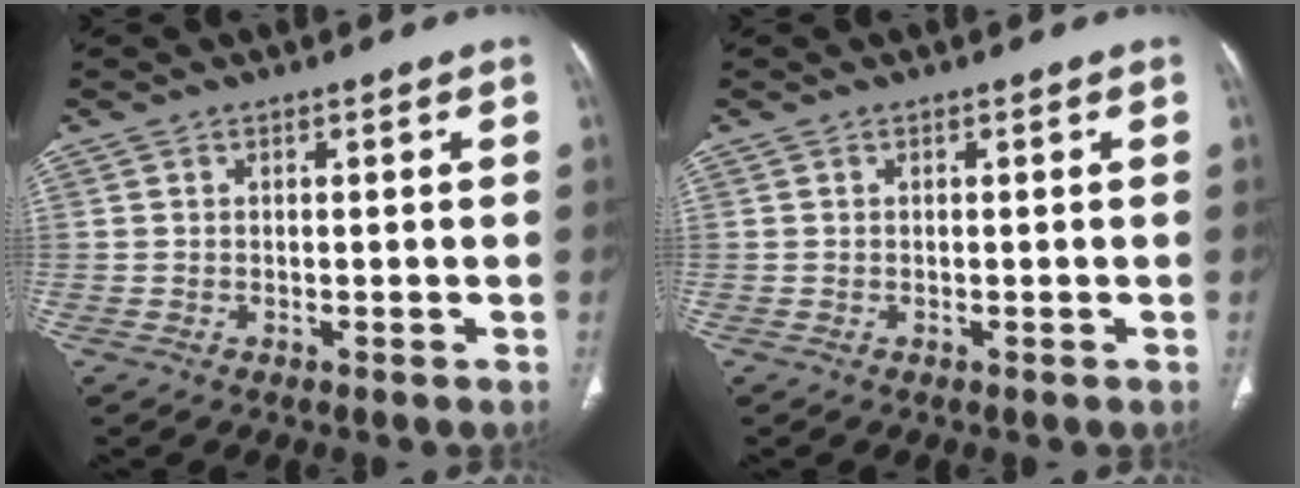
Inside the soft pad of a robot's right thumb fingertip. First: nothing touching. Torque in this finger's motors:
{"motor_torque": [0.00, 0.01, -0.02, -0.02, 0.00]}